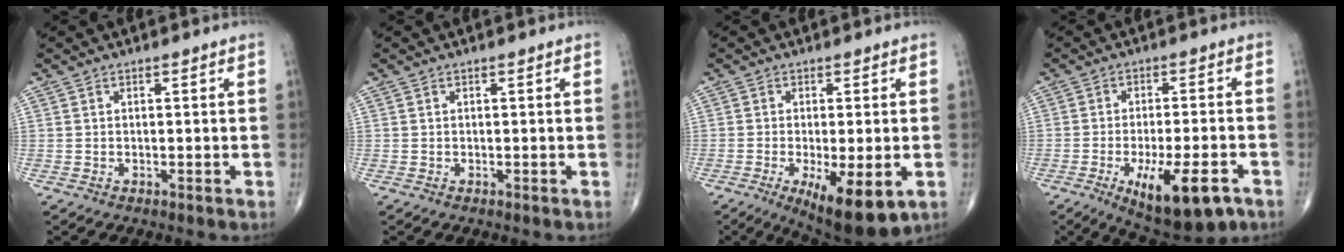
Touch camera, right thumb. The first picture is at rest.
{"total": 0.0}
{"total": 11.4, "force": [-4.1, 3.6, 10.1], "torque": [-0.156, -0.019, -0.055]}
{"total": 13.8, "force": [-6.4, 4.6, 11.3], "torque": [-0.168, 0.010, -0.087]}